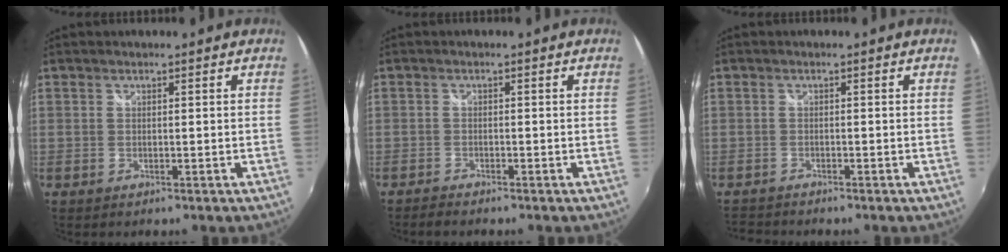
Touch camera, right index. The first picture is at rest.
{"total": 1.8, "force": [-1.8, 0.2, 0.3], "torque": [-0.016, -0.008, -0.037]}
{"total": 2.6, "force": [-2.4, 0.8, 0.0], "torque": [-0.012, -0.007, -0.053]}